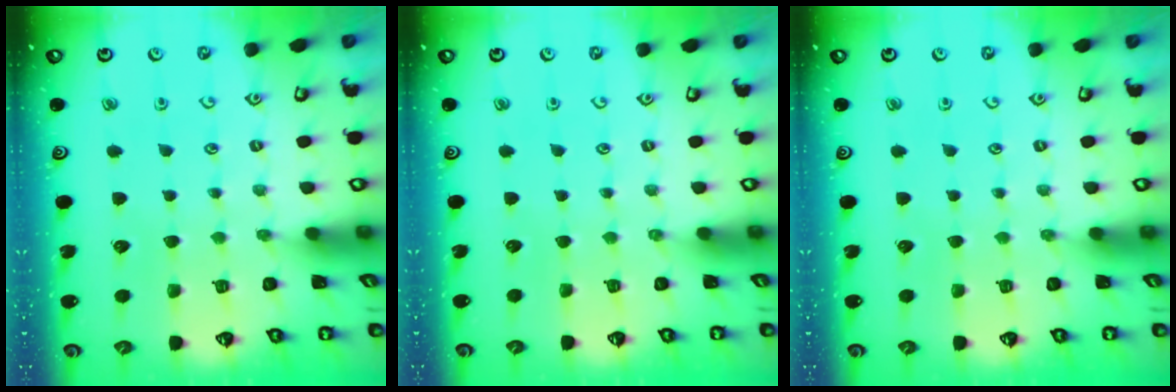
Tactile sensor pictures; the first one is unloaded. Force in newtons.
{"total": 0.0}
{"total": 0.0}